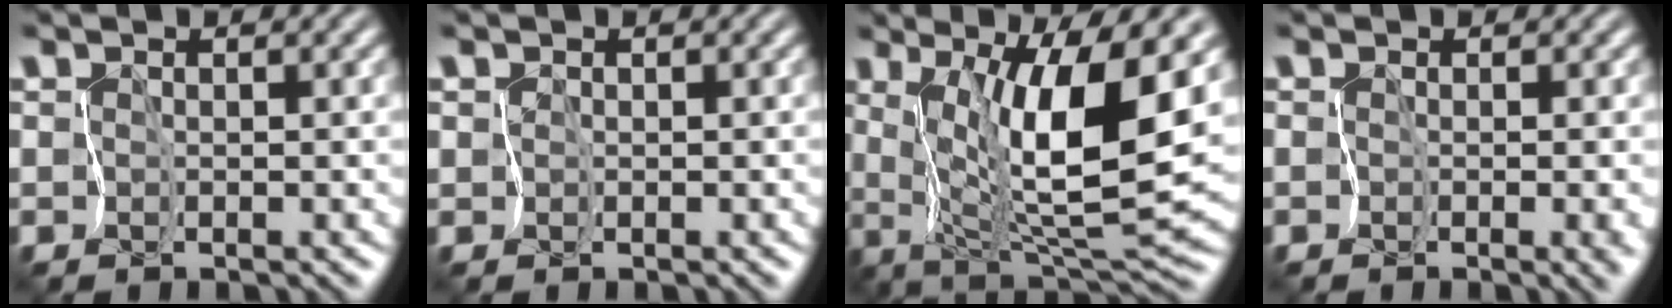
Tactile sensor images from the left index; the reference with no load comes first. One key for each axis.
{"total": 1.5, "fx": 0.7, "fy": 1.3, "fz": 0.5, "tx": -0.001, "ty": 0.014, "tz": -0.004}
{"total": 9.5, "fx": 2.5, "fy": 1.6, "fz": 9.0, "tx": -0.153, "ty": -0.016, "tz": 0.052}
{"total": 2.4, "fx": -0.9, "fy": 1.1, "fz": 2.0, "tx": -0.018, "ty": -0.013, "tz": -0.009}